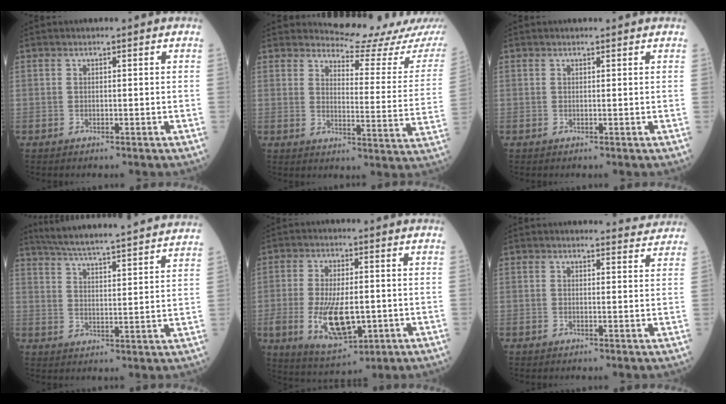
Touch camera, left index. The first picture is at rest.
{"total": 13.4, "force": [13.2, 0.4, 1.7], "torque": [-0.008, -0.101, 0.141]}
{"total": 0.6, "force": [0.6, 0.0, 0.1], "torque": [-0.004, -0.001, 0.006]}
{"total": 25.5, "force": [23.4, 0.3, 10.1], "torque": [-0.169, -0.015, 0.308]}
{"total": 10.8, "force": [-2.2, 4.4, 9.6], "torque": [-0.184, -0.016, -0.026]}
{"total": 3.0, "force": [2.9, 0.3, -0.4], "torque": [0.000, -0.011, 0.020]}